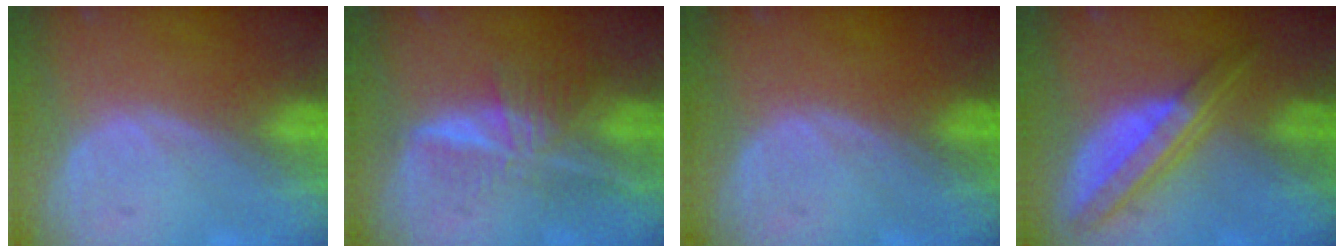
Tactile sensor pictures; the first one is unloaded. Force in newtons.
{"total": 6.4, "press": 5.7, "slide": 3.1}
{"total": 0.0}
{"total": 7.7, "press": 6.5, "slide": 4.1}